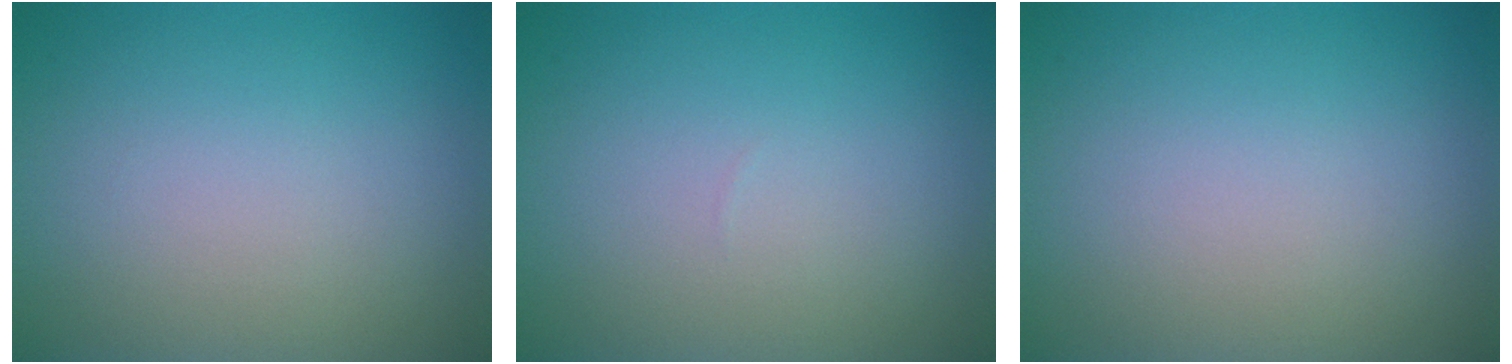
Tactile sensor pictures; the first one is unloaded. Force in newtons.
{"total": 0.0}
{"total": 0.0}